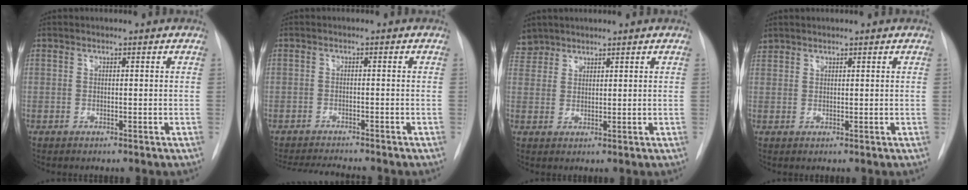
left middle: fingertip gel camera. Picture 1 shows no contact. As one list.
[{"total": 6.9, "force": [-6.4, 0.3, 2.5], "torque": [-0.036, -0.011, -0.098]}, {"total": 3.5, "force": [3.1, 1.7, -0.3], "torque": [0.010, 0.009, 0.061]}, {"total": 1.6, "force": [1.4, 0.7, -0.2], "torque": [0.004, 0.009, 0.028]}]